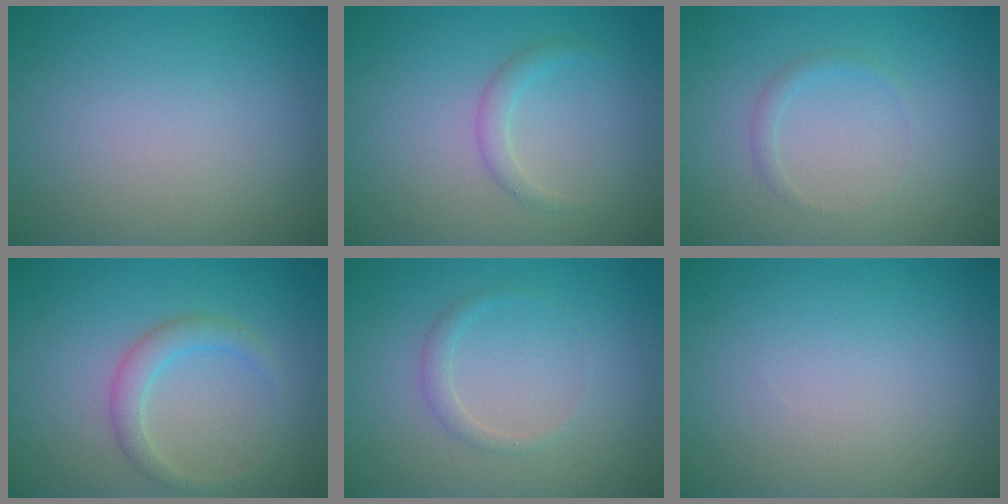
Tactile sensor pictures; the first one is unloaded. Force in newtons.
{"total": 0.9, "press": 0.9, "slide": 0.0}
{"total": 0.9, "press": 0.9, "slide": 0.1}
{"total": 2.2, "press": 2.2, "slide": 0.1}
{"total": 1.1, "press": 1.1, "slide": 0.1}
{"total": 0.0}